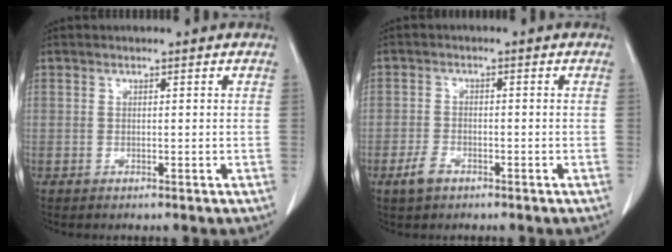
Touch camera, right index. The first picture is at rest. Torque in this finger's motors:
{"motor_torque": [-0.17, -0.19, -0.40, -0.21]}